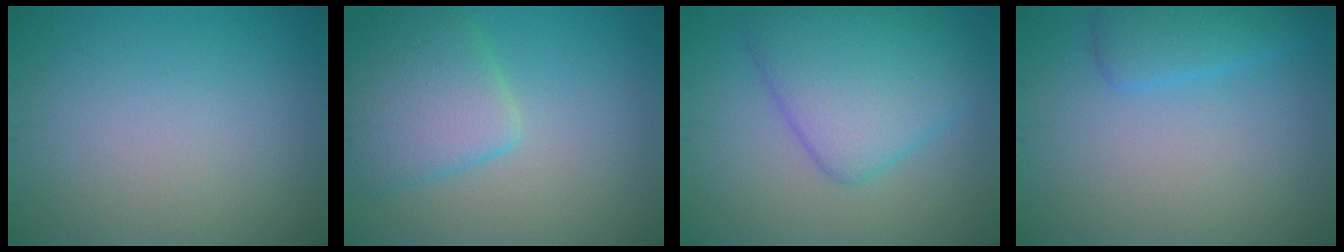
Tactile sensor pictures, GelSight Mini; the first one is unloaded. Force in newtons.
{"total": 5.4, "press": 5.3, "slide": 0.5}
{"total": 7.0, "press": 7.0, "slide": 0.2}
{"total": 2.6, "press": 2.6, "slide": 0.2}